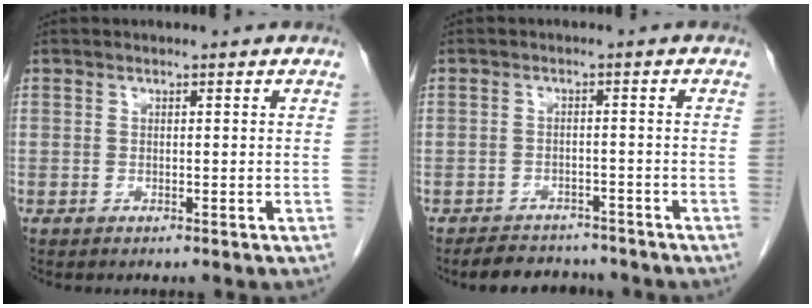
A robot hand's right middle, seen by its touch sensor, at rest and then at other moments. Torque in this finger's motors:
{"motor_torque": [0.46, -0.39, 0.05, 0.00]}